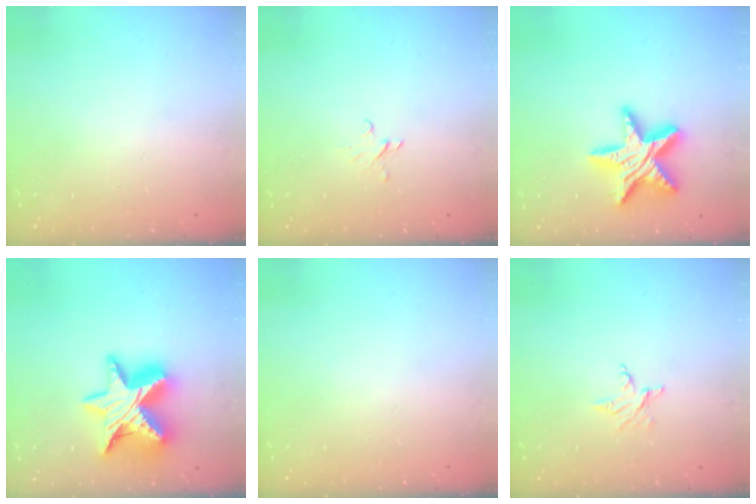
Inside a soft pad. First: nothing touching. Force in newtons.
{"total": 2.2, "press": 2.2, "slide": 0.2}
{"total": 16.9, "press": 16.9, "slide": 1.1}
{"total": 16.7, "press": 16.7, "slide": 1.5}
{"total": 0.0}
{"total": 2.5, "press": 2.5, "slide": 0.4}